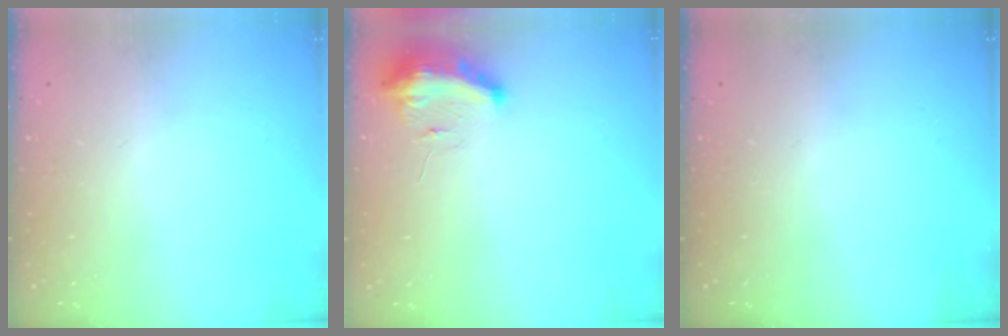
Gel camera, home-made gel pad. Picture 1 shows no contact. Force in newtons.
{"total": 9.4, "press": 9.3, "slide": 1.3}
{"total": 0.0}